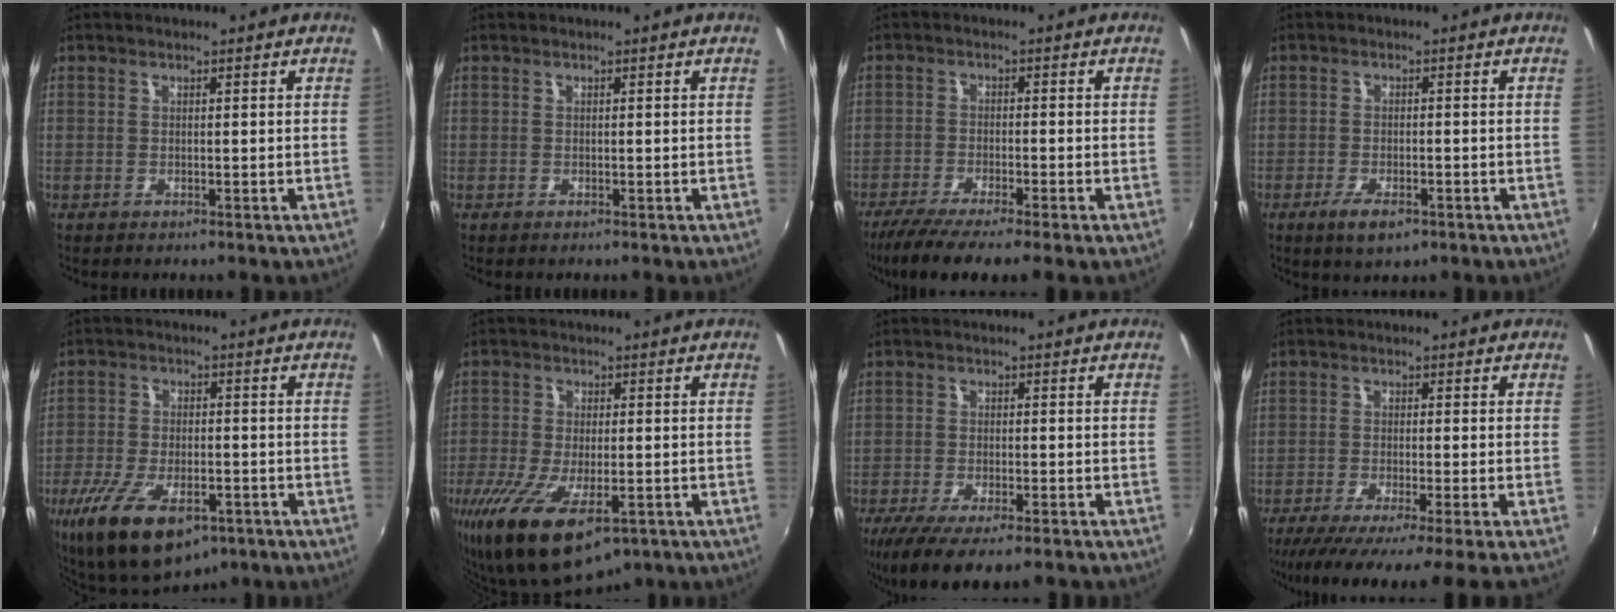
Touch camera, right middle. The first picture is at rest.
{"total": 0.0}
{"total": 8.5, "force": [-6.5, 0.2, 5.4], "torque": [-0.118, -0.029, -0.111]}
{"total": 4.6, "force": [-2.5, 1.8, 3.4], "torque": [-0.077, -0.012, -0.041]}
{"total": 16.0, "force": [-8.8, 7.1, 11.3], "torque": [-0.234, -0.041, -0.142]}
{"total": 16.4, "force": [-8.5, 7.0, 12.2], "torque": [-0.259, -0.058, -0.133]}
{"total": 12.1, "force": [-8.8, 3.0, 7.8], "torque": [-0.163, -0.047, -0.143]}
{"total": 10.2, "force": [-8.4, -1.8, 5.6], "torque": [-0.112, -0.040, -0.133]}